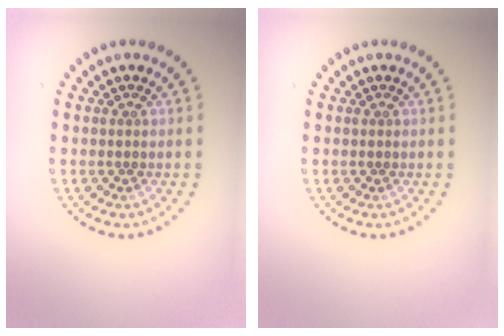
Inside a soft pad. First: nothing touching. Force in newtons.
{"total": 0.0}